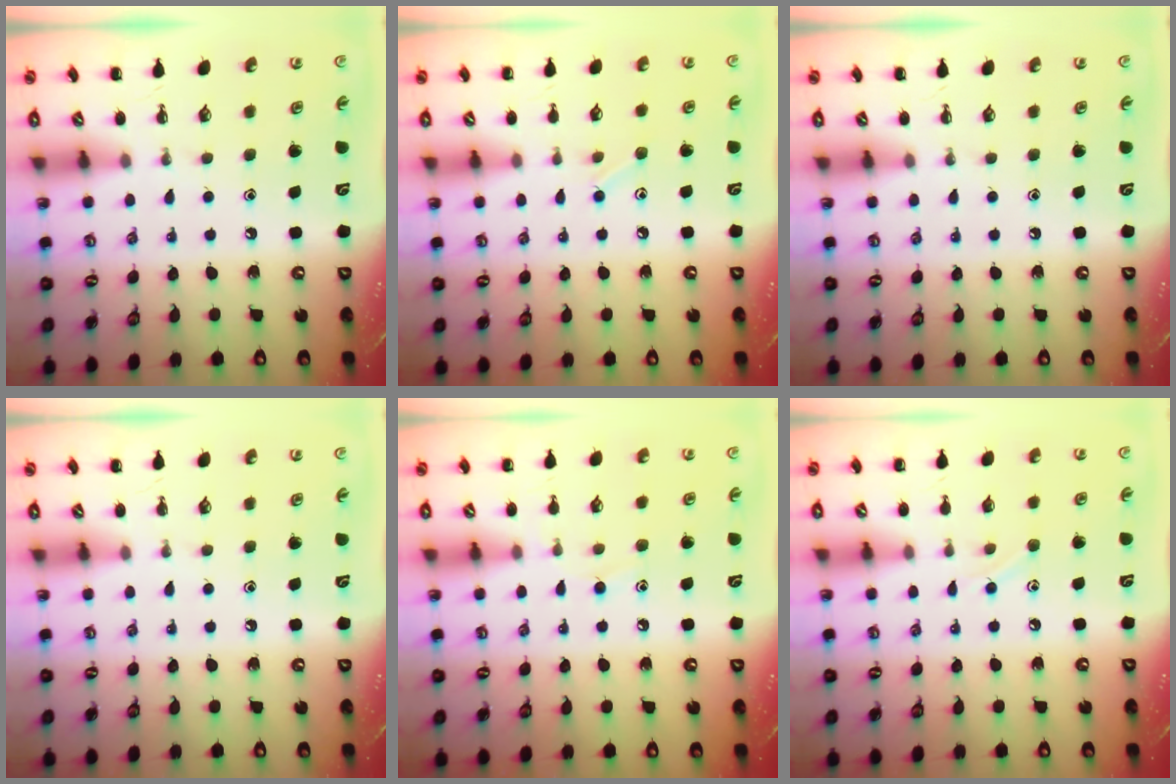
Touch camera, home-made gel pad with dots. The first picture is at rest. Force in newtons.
{"total": 5.5, "press": 5.2, "slide": 1.7}
{"total": 0.0}
{"total": 0.0}
{"total": 7.0, "press": 6.6, "slide": 2.3}
{"total": 4.3, "press": 4.2, "slide": 1.3}